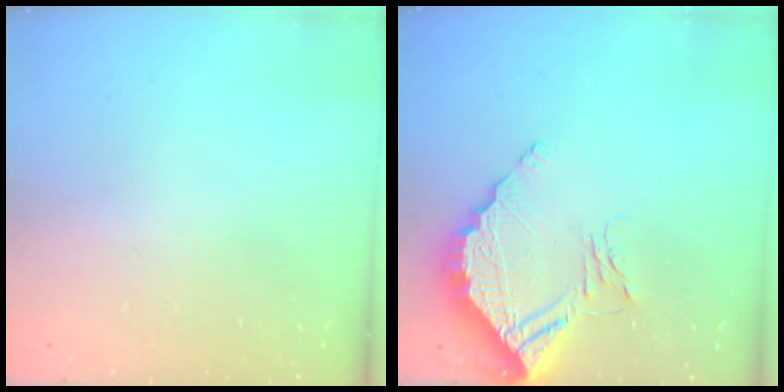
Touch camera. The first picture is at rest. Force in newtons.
{"total": 12.2, "press": 12.1, "slide": 0.7}